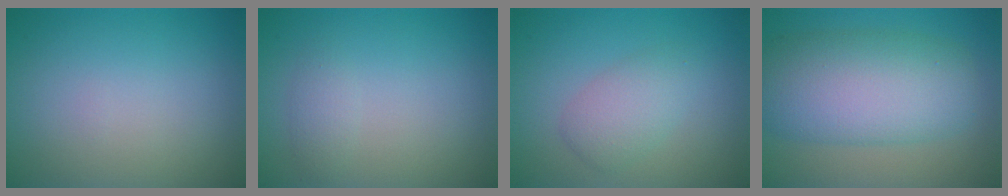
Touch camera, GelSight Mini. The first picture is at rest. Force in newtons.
{"total": 1.1, "press": 1.1, "slide": 0.0}
{"total": 2.7, "press": 2.7, "slide": 0.1}
{"total": 9.4, "press": 9.4, "slide": 0.1}